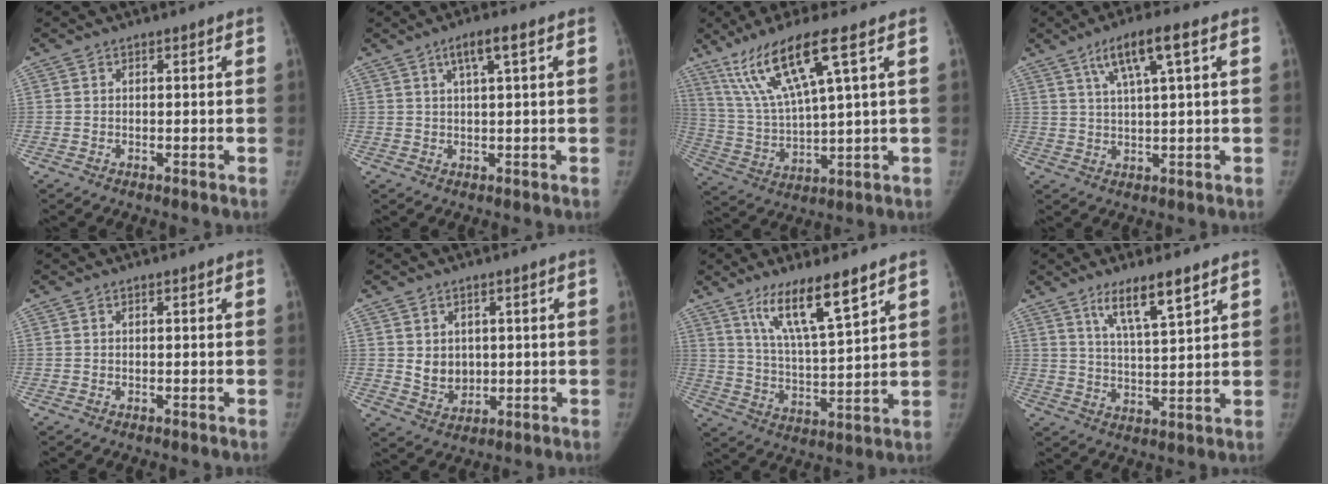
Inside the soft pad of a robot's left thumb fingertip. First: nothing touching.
{"total": 4.1, "force": [1.9, 0.5, 3.6], "torque": [-0.066, 0.004, 0.036]}
{"total": 14.3, "force": [7.8, 1.6, 11.9], "torque": [-0.253, -0.026, 0.161]}
{"total": 8.1, "force": [3.7, 0.9, 7.1], "torque": [-0.134, -0.001, 0.068]}
{"total": 0.0}
{"total": 5.0, "force": [0.9, 4.2, 2.6], "torque": [-0.020, -0.014, 0.030]}
{"total": 12.5, "force": [8.2, 1.9, 9.2], "torque": [-0.155, -0.048, 0.157]}
{"total": 8.7, "force": [5.6, 1.3, 6.5], "torque": [-0.109, -0.033, 0.106]}